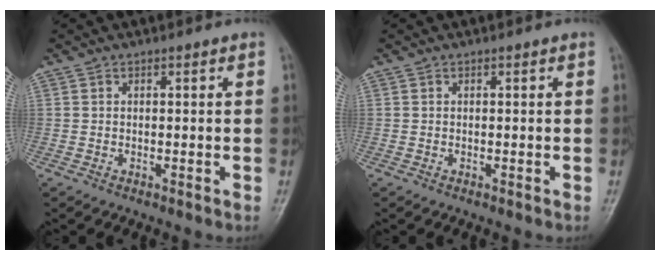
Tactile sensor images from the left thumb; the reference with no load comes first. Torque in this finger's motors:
{"motor_torque": [-0.19, 0.19, -0.06, 0.06, 0.00]}